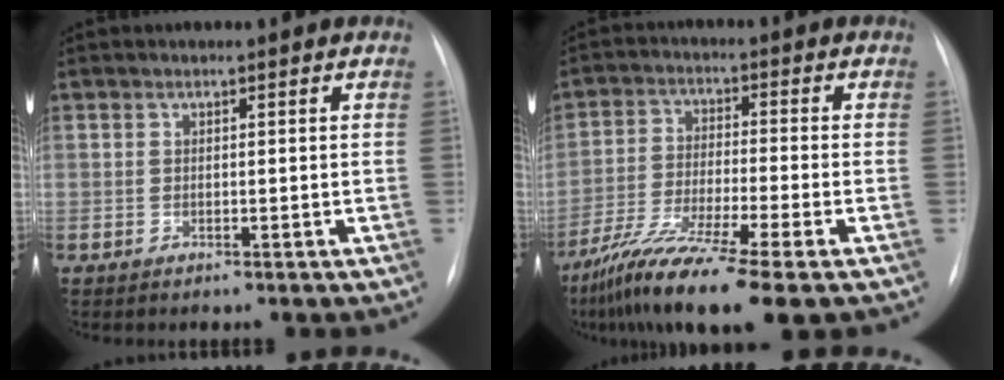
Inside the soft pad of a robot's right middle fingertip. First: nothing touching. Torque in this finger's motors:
{"motor_torque": [1.25, -0.88, 0.84, 0.21]}